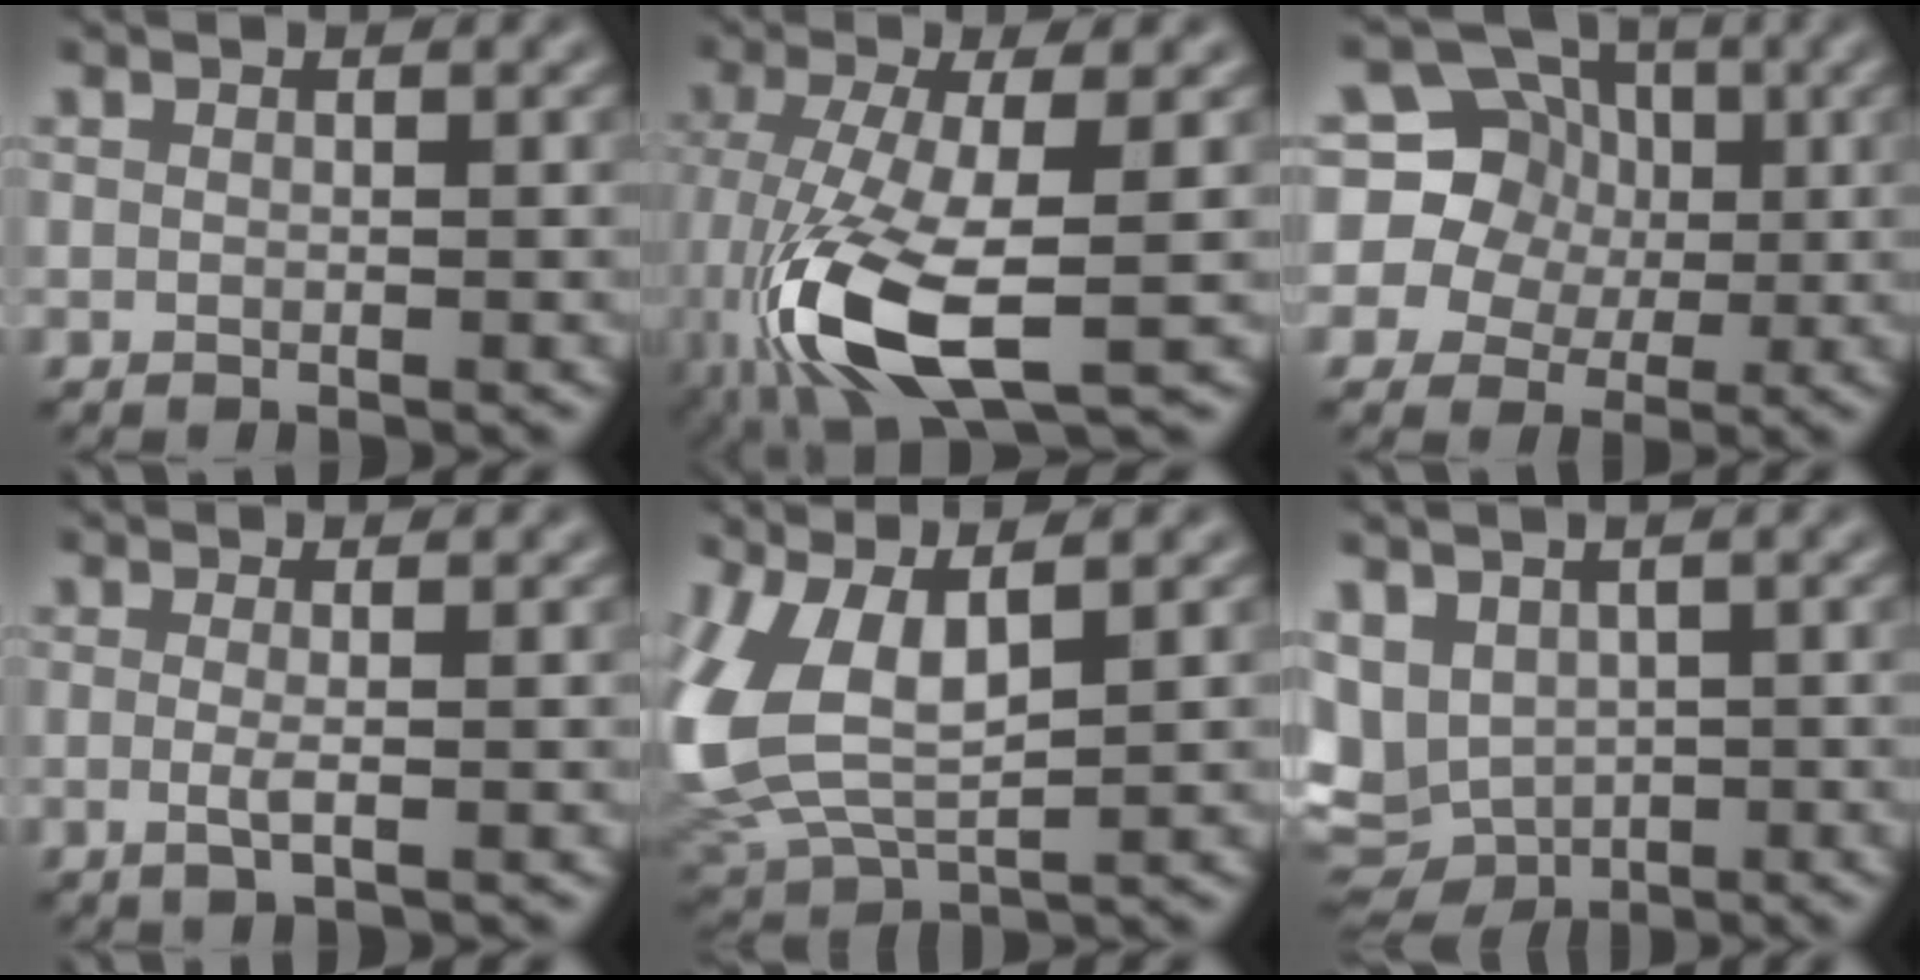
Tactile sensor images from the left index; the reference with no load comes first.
{"total": 9.8, "force": [-4.0, 3.1, 8.3], "torque": [-0.193, -0.018, -0.080]}
{"total": 12.2, "force": [2.9, 11.1, 4.1], "torque": [-0.109, 0.053, 0.038]}
{"total": 1.7, "force": [-0.4, 0.4, 1.5], "torque": [-0.028, -0.006, -0.012]}
{"total": 8.9, "force": [1.9, 4.7, 7.3], "torque": [-0.189, -0.003, 0.040]}
{"total": 7.2, "force": [-1.2, 5.5, 4.5], "torque": [-0.083, -0.015, 0.000]}